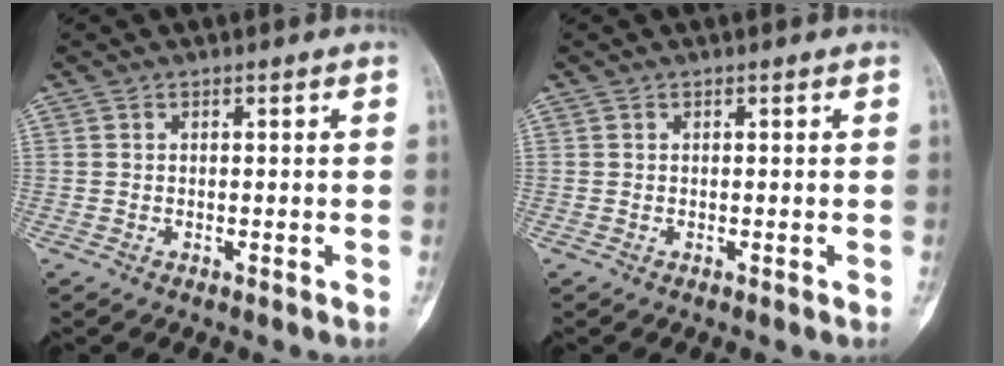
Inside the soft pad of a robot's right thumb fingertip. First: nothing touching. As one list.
[{"total": 0.0}]